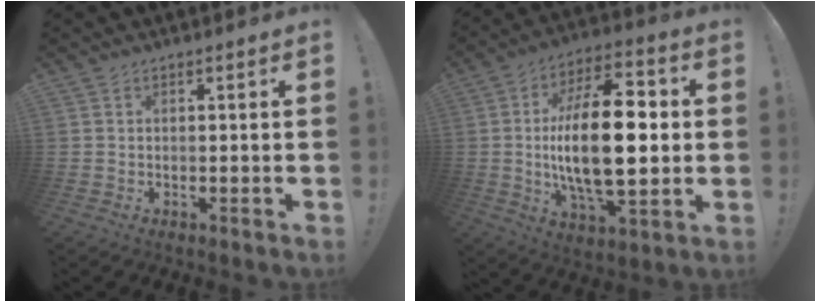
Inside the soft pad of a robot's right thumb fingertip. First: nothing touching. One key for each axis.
{"total": 24.2, "fx": 0.0, "fy": 10.5, "fz": 21.8, "tx": -0.378, "ty": -0.004, "tz": -0.006}